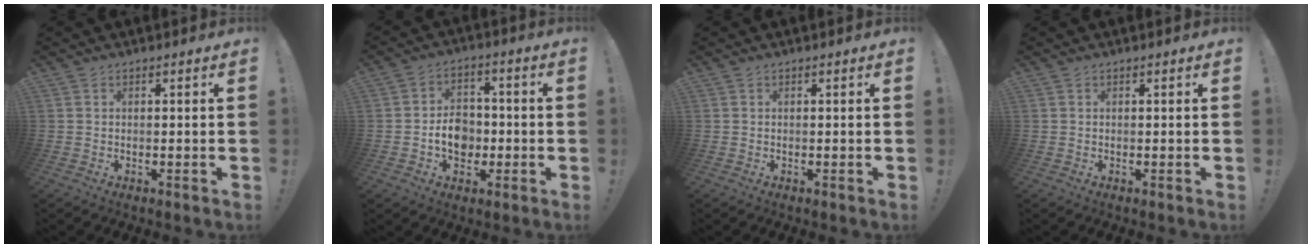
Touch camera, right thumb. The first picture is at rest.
{"total": 9.2, "force": [-2.0, 7.4, 5.1], "torque": [-0.082, 0.008, -0.036]}
{"total": 0.0}
{"total": 0.0}